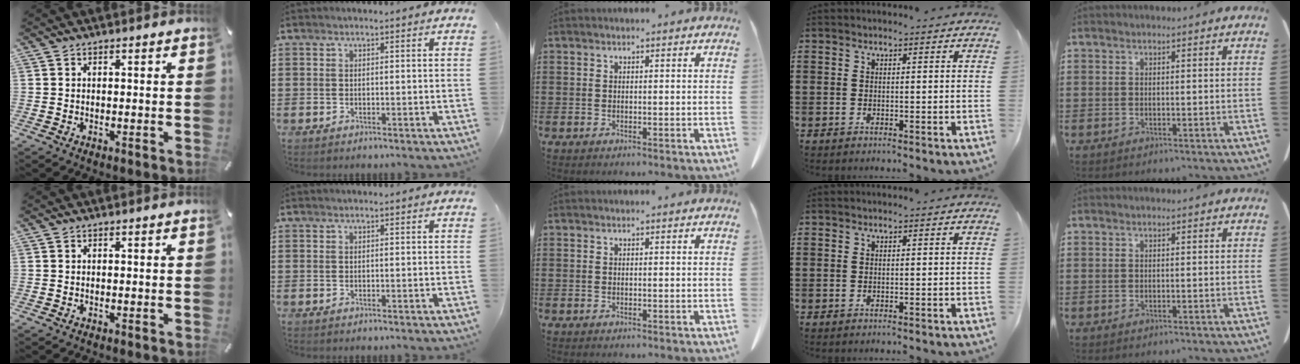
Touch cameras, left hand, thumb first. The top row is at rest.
{}